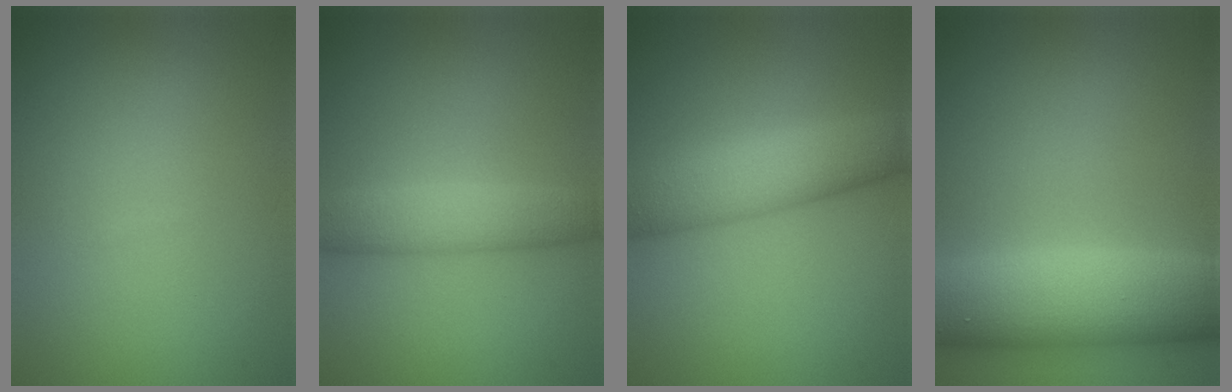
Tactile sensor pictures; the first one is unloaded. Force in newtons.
{"total": 4.1, "press": 4.1, "slide": 0.2}
{"total": 6.3, "press": 6.3, "slide": 0.1}
{"total": 9.8, "press": 9.8, "slide": 0.3}